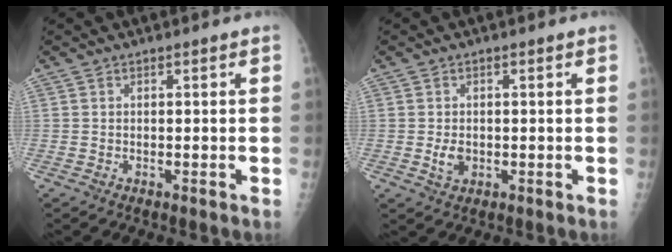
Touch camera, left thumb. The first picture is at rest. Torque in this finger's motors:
{"motor_torque": [0.52, 0.54, 0.39, 0.04, 0.02]}